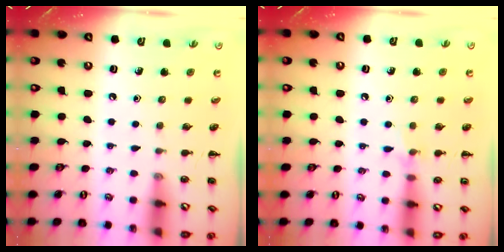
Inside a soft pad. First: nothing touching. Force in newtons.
{"total": 5.6, "press": 5.4, "slide": 1.7}